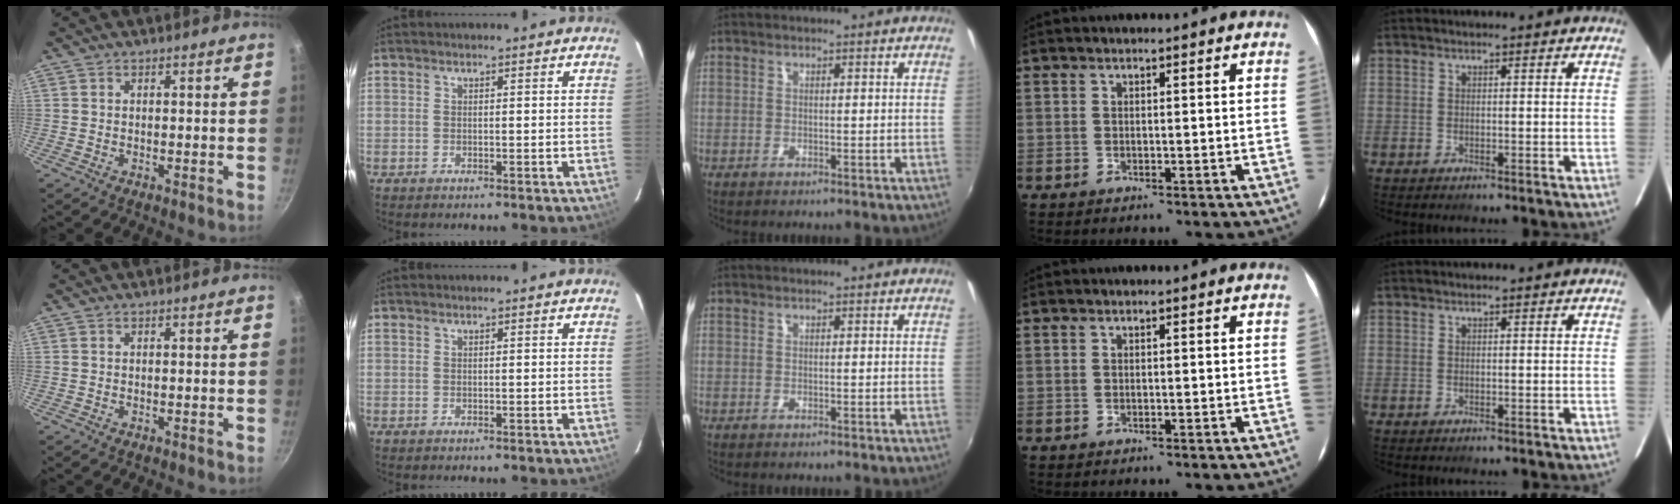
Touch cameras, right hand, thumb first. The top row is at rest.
{}